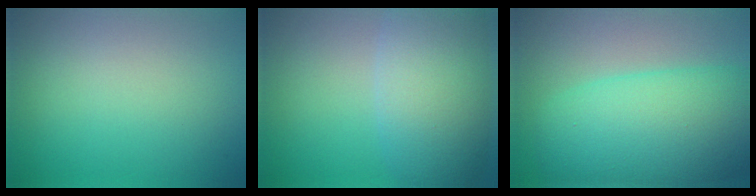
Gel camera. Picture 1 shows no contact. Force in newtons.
{"total": 8.3, "press": 8.3, "slide": 0.4}
{"total": 10.8, "press": 10.7, "slide": 0.5}